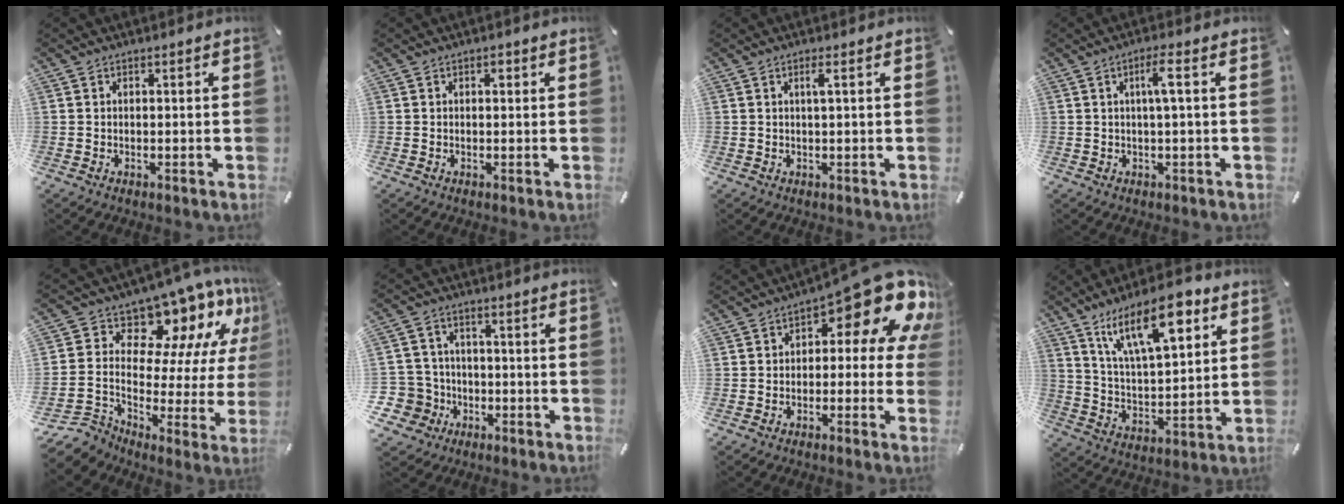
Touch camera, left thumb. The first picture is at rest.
{"total": 1.0, "force": [0.3, 0.7, 0.7], "torque": [-0.006, 0.002, 0.002]}
{"total": 1.8, "force": [0.5, 0.0, 1.7], "torque": [-0.034, 0.001, 0.006]}
{"total": 4.4, "force": [0.8, 0.3, 4.3], "torque": [-0.077, 0.000, 0.006]}
{"total": 14.3, "force": [6.3, 10.9, 6.8], "torque": [-0.105, -0.078, 0.128]}
{"total": 11.2, "force": [-3.3, 10.5, 2.4], "torque": [-0.077, 0.025, -0.053]}
{"total": 16.4, "force": [8.3, 6.3, 12.6], "torque": [-0.164, -0.063, 0.135]}
{"total": 17.8, "force": [10.1, 7.4, 12.7], "torque": [-0.220, -0.032, 0.166]}